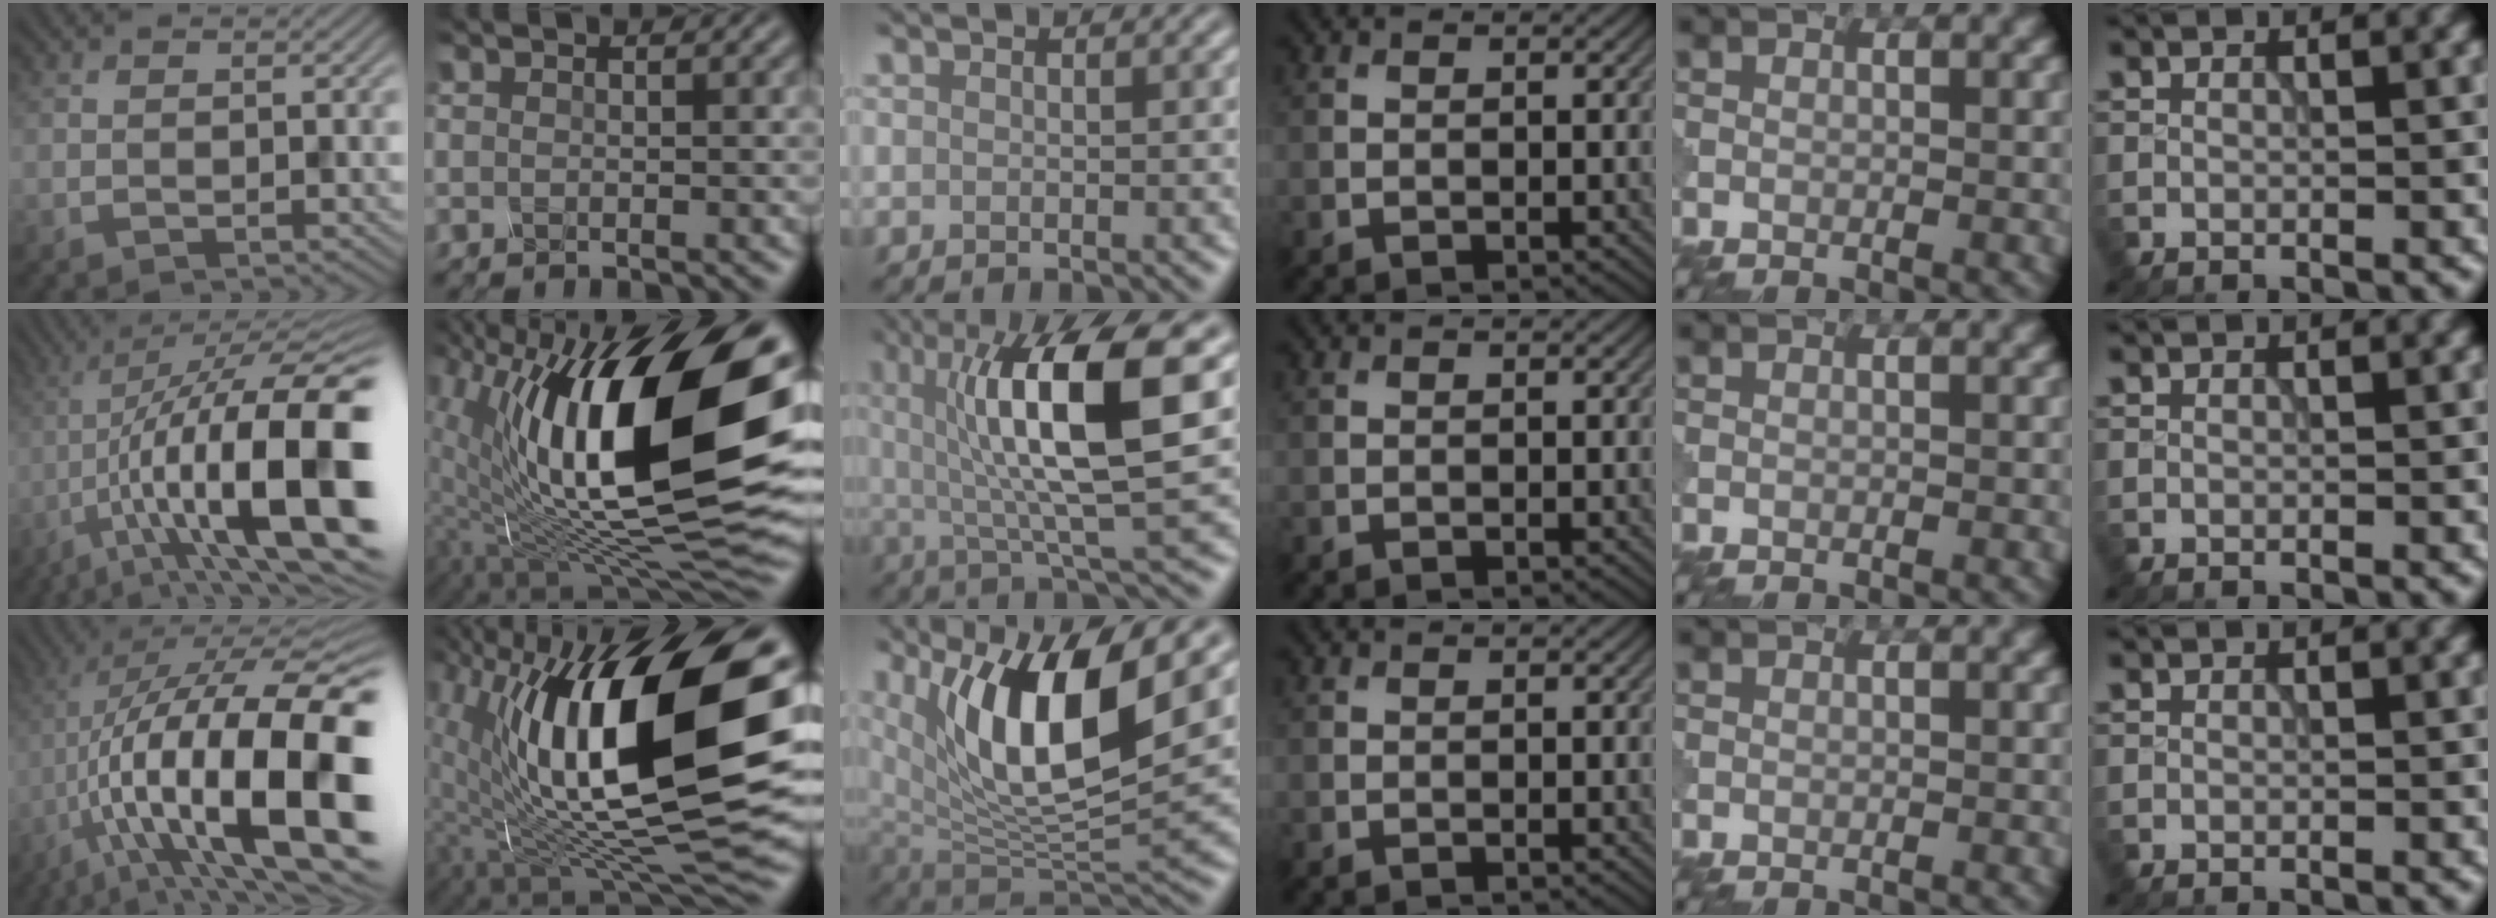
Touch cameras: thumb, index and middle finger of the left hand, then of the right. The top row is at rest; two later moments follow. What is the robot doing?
{"motion": "shake", "object": "plastic piggy bank"}